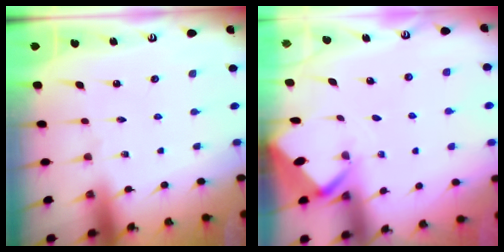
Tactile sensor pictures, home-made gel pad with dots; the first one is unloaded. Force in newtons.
{"total": 2.8, "press": 2.8, "slide": 0.2}